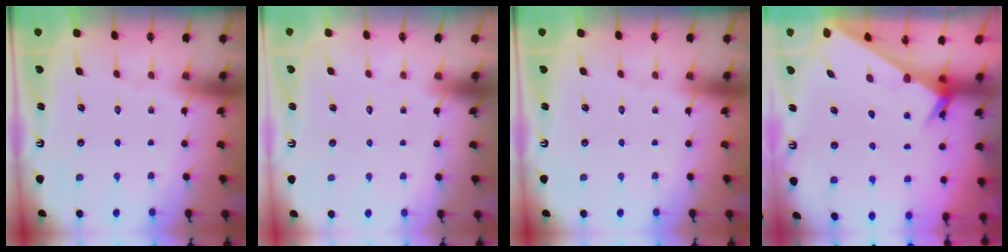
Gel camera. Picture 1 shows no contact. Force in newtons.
{"total": 1.5, "press": 1.5, "slide": 0.0}
{"total": 0.0}
{"total": 2.4, "press": 2.4, "slide": 0.1}